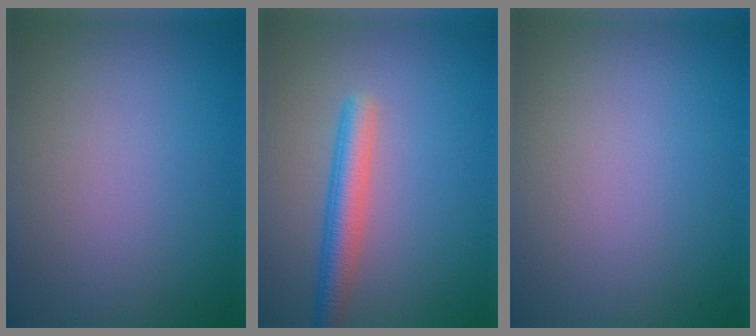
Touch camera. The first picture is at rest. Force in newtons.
{"total": 3.3, "press": 3.3, "slide": 0.1}
{"total": 0.0}